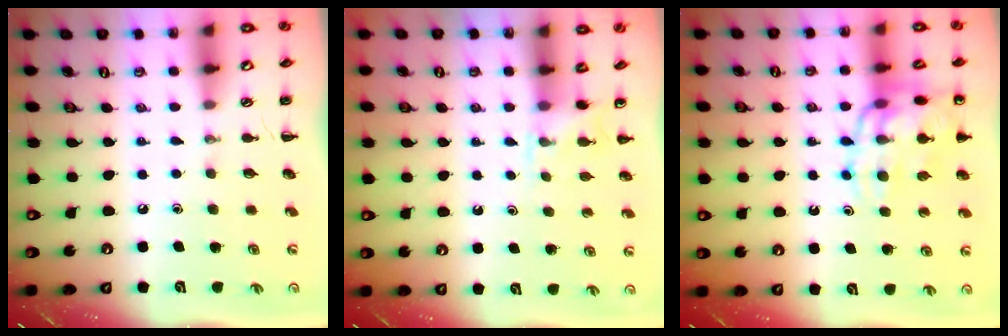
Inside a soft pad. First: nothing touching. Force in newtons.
{"total": 4.3, "press": 4.1, "slide": 1.2}
{"total": 16.1, "press": 15.9, "slide": 3.0}